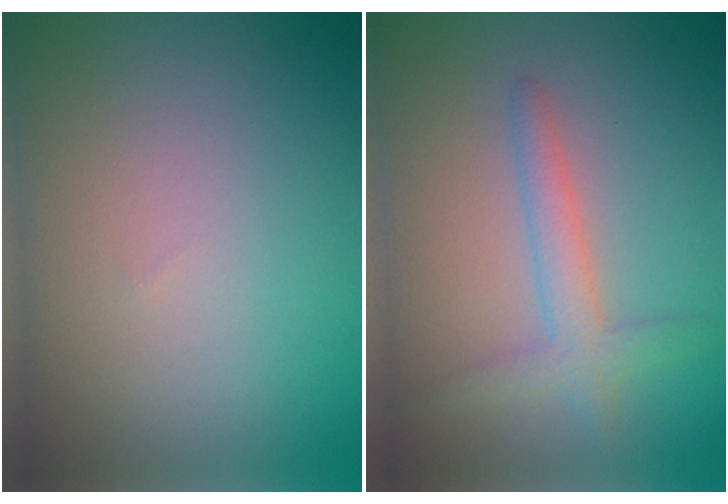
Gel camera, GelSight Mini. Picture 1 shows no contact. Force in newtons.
{"total": 2.7, "press": 2.6, "slide": 0.1}